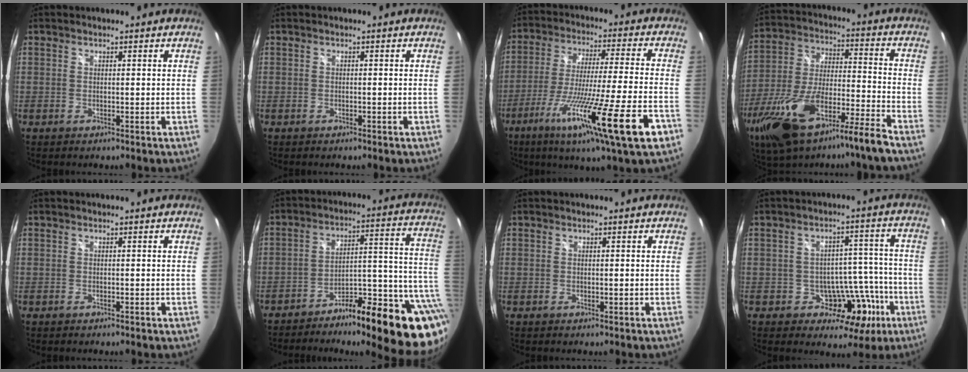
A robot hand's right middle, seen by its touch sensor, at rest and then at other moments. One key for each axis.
{"total": 1.0, "fx": -0.7, "fy": 0.4, "fz": 0.5, "tx": -0.007, "ty": -0.001, "tz": -0.010}
{"total": 22.5, "fx": -12.3, "fy": -0.3, "fz": 18.8, "tx": -0.316, "ty": -0.080, "tz": -0.198}
{"total": 19.2, "fx": -13.0, "fy": 2.5, "fz": 14.0, "tx": -0.274, "ty": -0.028, "tz": -0.230}
{"total": 0.7, "fx": -0.5, "fy": 0.3, "fz": 0.4, "tx": -0.006, "ty": 0.000, "tz": -0.009}
{"total": 22.6, "fx": -13.8, "fy": 5.4, "fz": 17.0, "tx": -0.171, "ty": 0.015, "tz": -0.191}
{"total": 0.5, "fx": -0.2, "fy": 0.2, "fz": 0.4, "tx": -0.006, "ty": 0.001, "tz": -0.004}
{"total": 9.7, "fx": -4.7, "fy": 7.1, "fz": 4.6, "tx": -0.057, "ty": 0.034, "tz": -0.049}